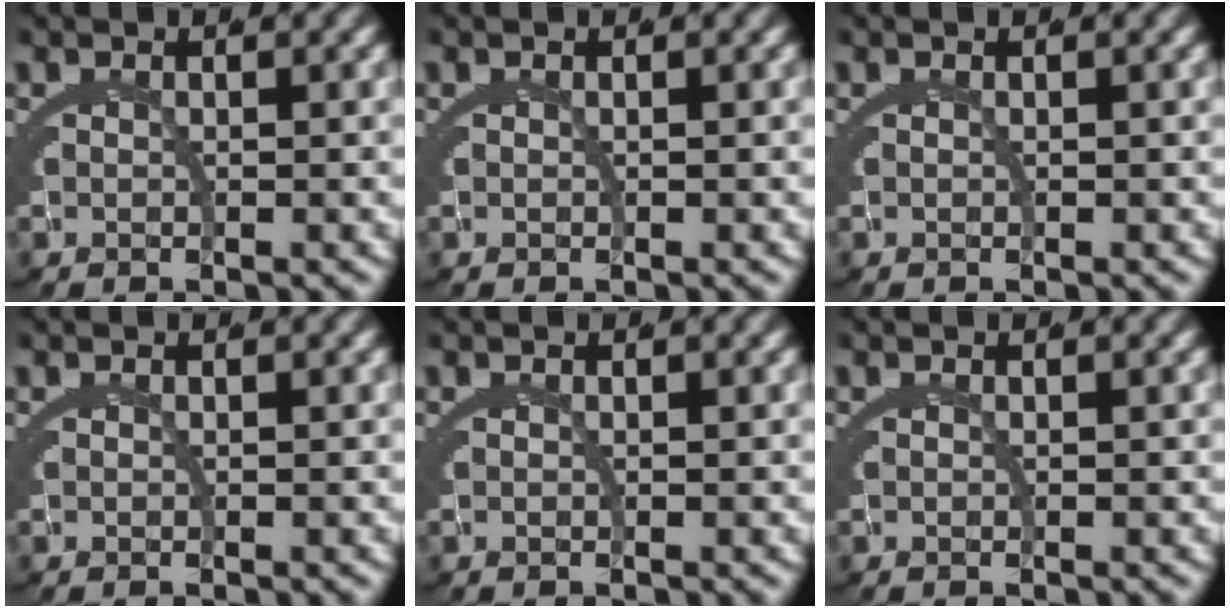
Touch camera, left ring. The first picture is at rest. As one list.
[{"total": 0.0}, {"total": 0.0}, {"total": 0.0}, {"total": 0.0}, {"total": 0.0}]